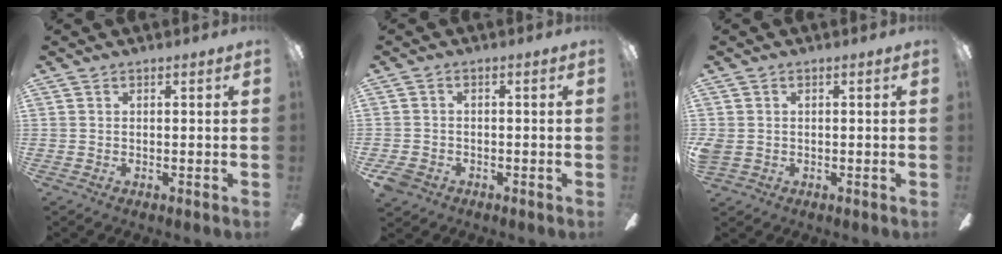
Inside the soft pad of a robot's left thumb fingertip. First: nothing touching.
{"total": 3.3, "force": [-2.0, 2.3, 1.3], "torque": [-0.038, 0.006, -0.042]}
{"total": 2.3, "force": [-0.3, 2.0, 1.0], "torque": [-0.017, 0.006, -0.005]}